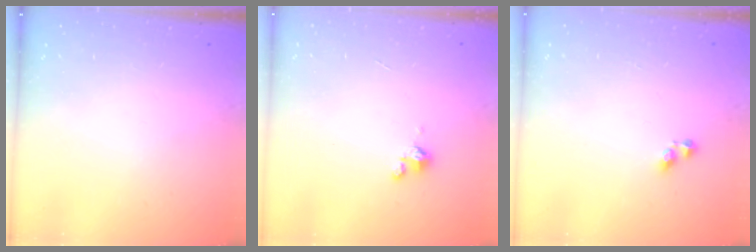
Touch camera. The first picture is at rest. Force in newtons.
{"total": 1.8, "press": 1.7, "slide": 0.4}
{"total": 3.6, "press": 3.6, "slide": 0.1}